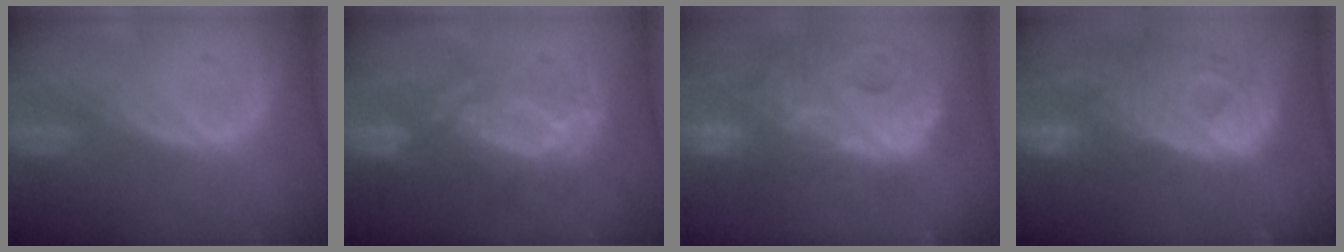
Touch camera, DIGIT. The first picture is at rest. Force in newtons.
{"total": 9.1, "press": 8.7, "slide": 2.7}
{"total": 15.0, "press": 13.0, "slide": 7.4}
{"total": 12.8, "press": 11.0, "slide": 6.6}